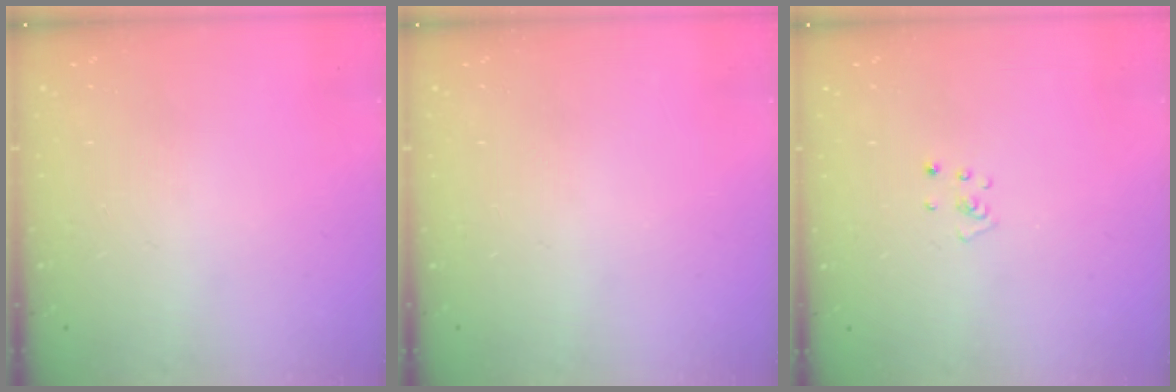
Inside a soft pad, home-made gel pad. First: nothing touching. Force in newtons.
{"total": 0.0}
{"total": 2.2, "press": 2.2, "slide": 0.2}